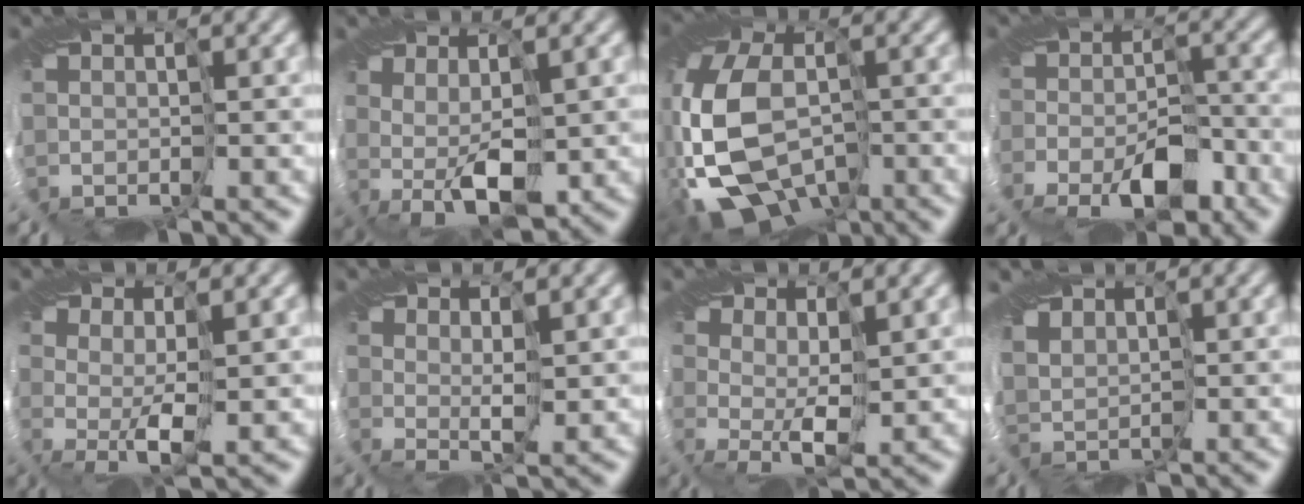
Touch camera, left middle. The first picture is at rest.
{"total": 4.5, "force": [-0.1, 1.9, 4.1], "torque": [-0.093, -0.006, -0.003]}
{"total": 12.0, "force": [-5.5, 6.6, 8.3], "torque": [-0.194, -0.036, -0.097]}
{"total": 3.3, "force": [-2.3, 1.5, 1.7], "torque": [-0.012, -0.008, -0.038]}
{"total": 1.5, "force": [0.5, -0.9, 1.1], "torque": [-0.024, -0.006, 0.010]}
{"total": 1.7, "force": [1.3, -1.1, -0.1], "torque": [-0.004, -0.002, 0.027]}
{"total": 1.7, "force": [1.3, -0.5, 0.9], "torque": [-0.018, -0.001, 0.026]}
{"total": 3.0, "force": [0.9, 1.9, 2.1], "torque": [-0.031, -0.006, 0.007]}